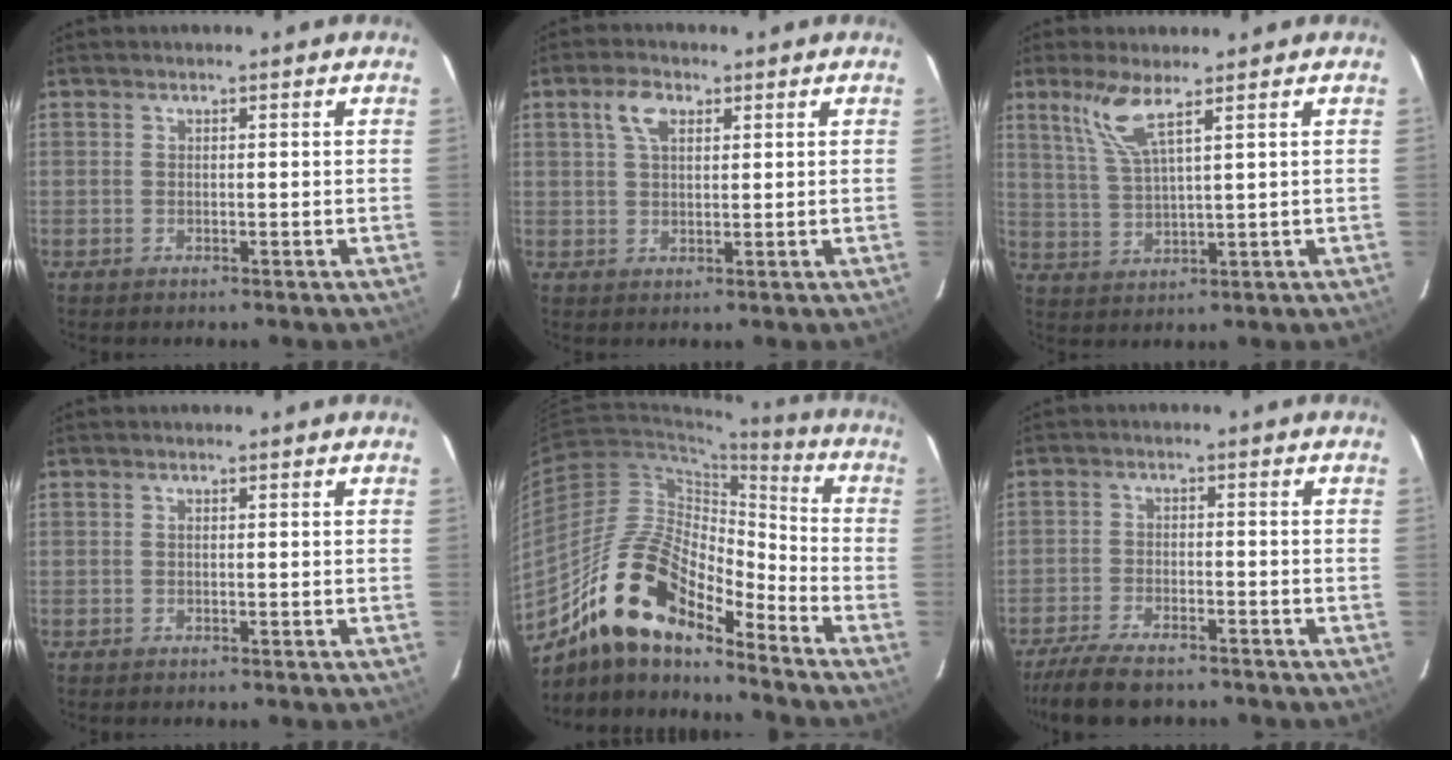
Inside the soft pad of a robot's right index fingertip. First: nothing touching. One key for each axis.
{"total": 4.5, "fx": 2.0, "fy": 2.4, "fz": 3.2, "tx": -0.060, "ty": 0.013, "tz": 0.036}
{"total": 6.4, "fx": 4.0, "fy": 0.3, "fz": 5.0, "tx": -0.111, "ty": -0.003, "tz": 0.086}
{"total": 0.0}
{"total": 18.1, "fx": -13.3, "fy": 6.2, "fz": 10.6, "tx": -0.189, "ty": 0.002, "tz": -0.258}
{"total": 10.6, "fx": -8.9, "fy": 3.1, "fz": 4.8, "tx": -0.118, "ty": -0.023, "tz": -0.154}